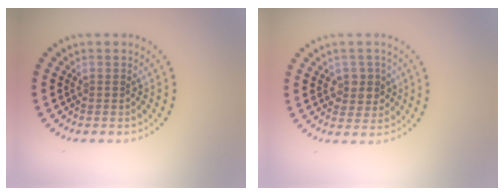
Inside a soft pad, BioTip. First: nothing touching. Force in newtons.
{"total": 2.2, "press": 2.0, "slide": 0.8}